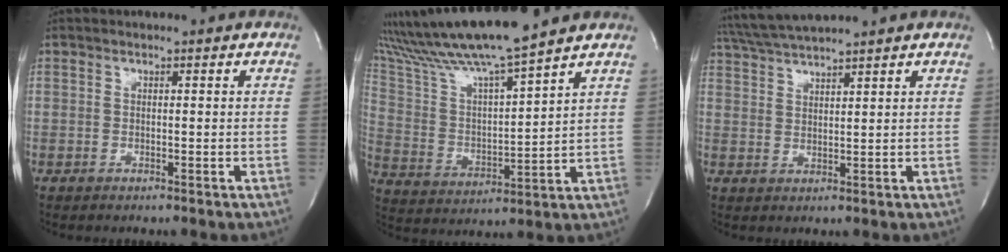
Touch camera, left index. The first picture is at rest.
{"total": 16.8, "force": [14.8, -1.0, 8.0], "torque": [-0.163, -0.003, 0.268]}
{"total": 6.9, "force": [6.3, -1.3, 2.5], "torque": [-0.056, 0.019, 0.119]}